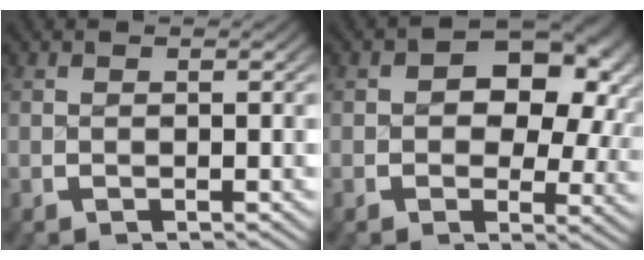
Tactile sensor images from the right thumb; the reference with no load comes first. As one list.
[{"total": 7.8, "force": [1.1, 5.5, 5.4], "torque": [-0.067, -0.010, 0.013]}]